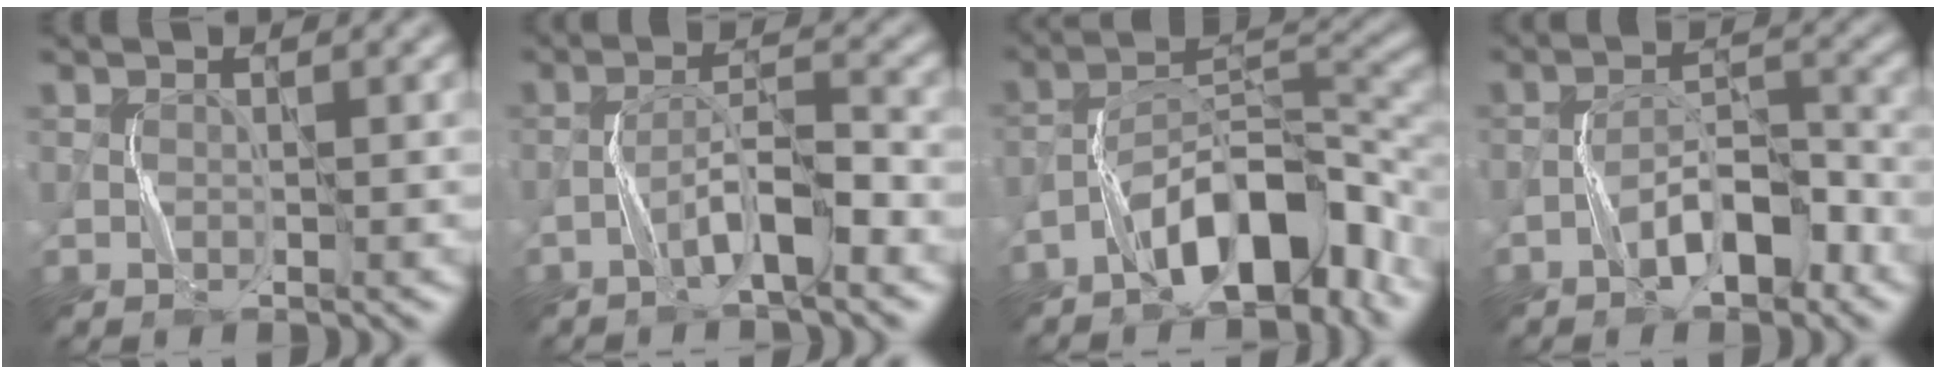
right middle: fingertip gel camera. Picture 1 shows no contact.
{"total": 4.4, "force": [-2.7, 0.8, 3.4], "torque": [-0.062, 0.017, -0.053]}
{"total": 9.7, "force": [-5.8, 3.8, 6.8], "torque": [-0.100, 0.022, -0.106]}
{"total": 5.4, "force": [-3.1, 2.1, 3.9], "torque": [-0.056, 0.018, -0.054]}